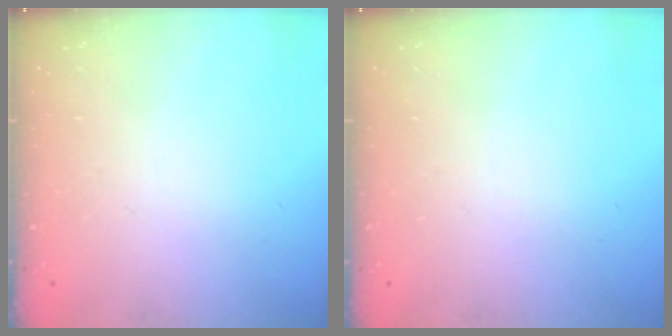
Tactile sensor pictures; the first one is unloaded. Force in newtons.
{"total": 0.0}